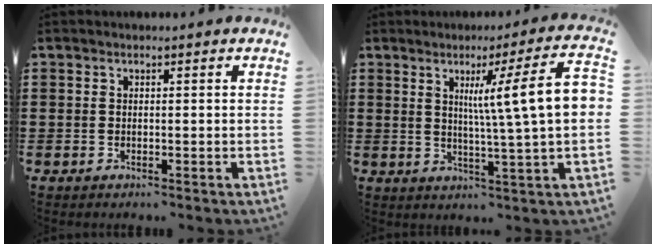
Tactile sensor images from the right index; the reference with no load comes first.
{"total": 11.2, "force": [2.2, 0.1, 11.0], "torque": [-0.179, -0.010, 0.027]}